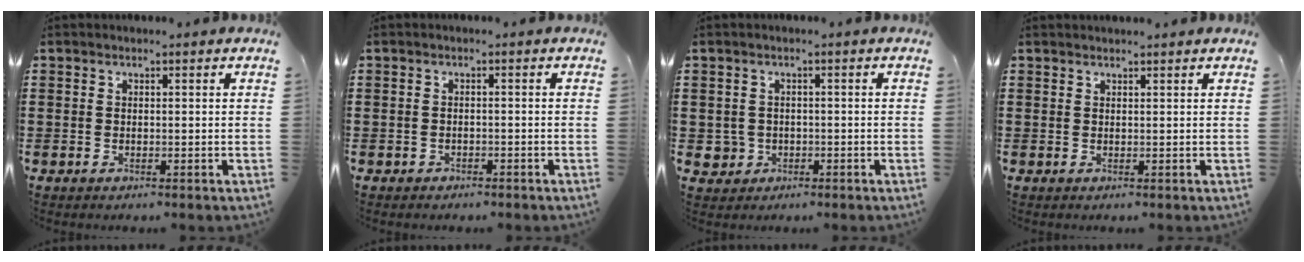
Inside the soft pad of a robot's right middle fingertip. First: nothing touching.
{"total": 0.9, "force": [-0.8, 0.4, 0.0], "torque": [-0.002, 0.001, -0.019]}
{"total": 1.9, "force": [-0.4, 1.8, 0.4], "torque": [-0.016, 0.003, -0.012]}
{"total": 0.8, "force": [0.8, 0.0, 0.0], "torque": [-0.003, -0.001, 0.015]}